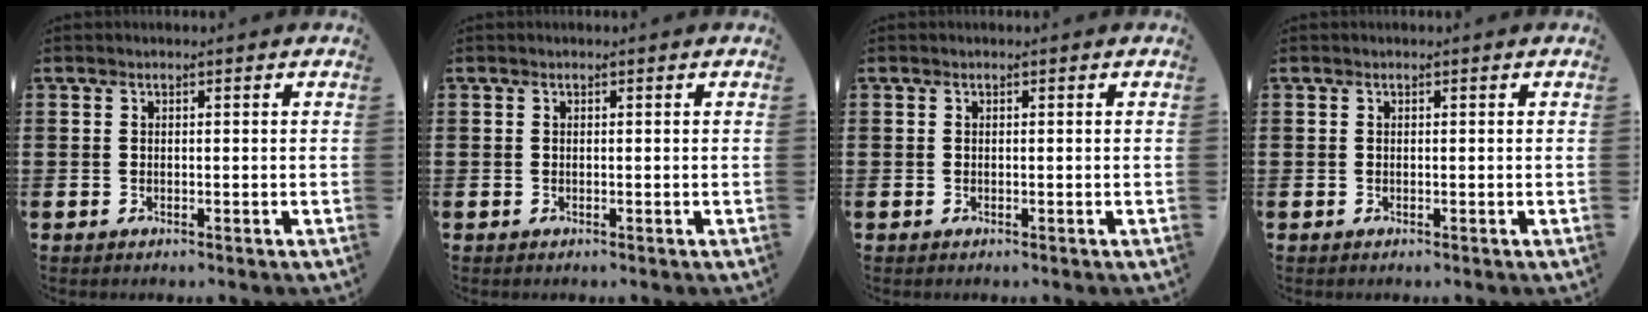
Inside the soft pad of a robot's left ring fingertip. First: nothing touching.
{"total": 0.0}
{"total": 0.0}
{"total": 0.0}